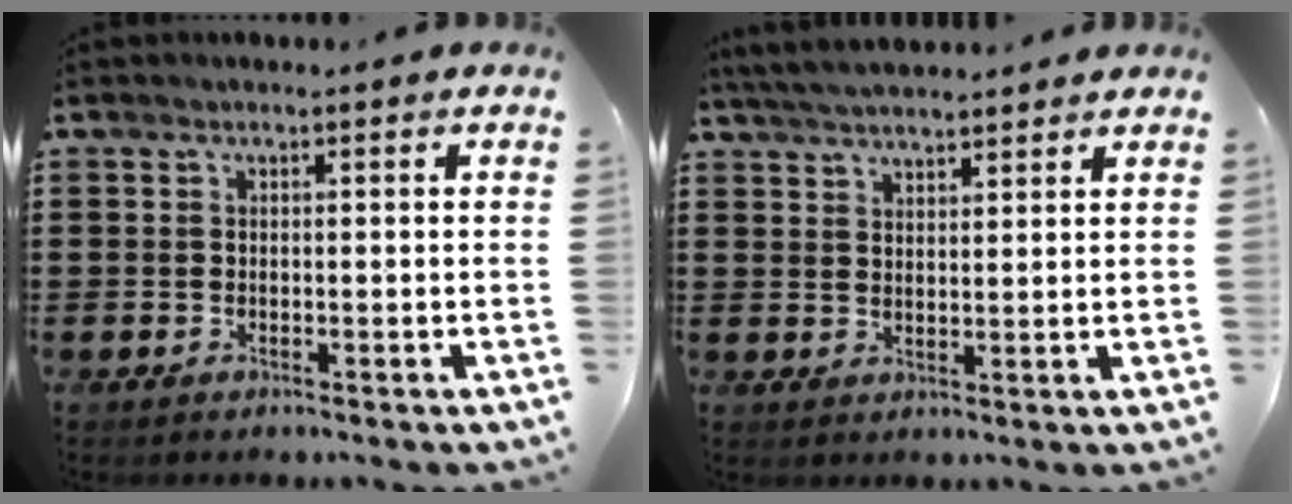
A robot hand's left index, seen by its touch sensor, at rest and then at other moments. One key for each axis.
{"total": 3.9, "fx": 3.8, "fy": 0.1, "fz": 0.7, "tx": -0.027, "ty": -0.010, "tz": 0.070}